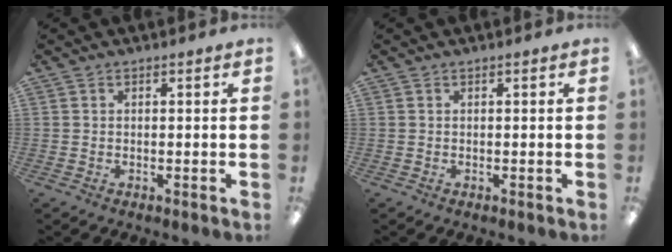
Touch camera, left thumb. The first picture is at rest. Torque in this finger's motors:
{"motor_torque": [0.00, 0.00, -0.11, 0.07, 0.00]}